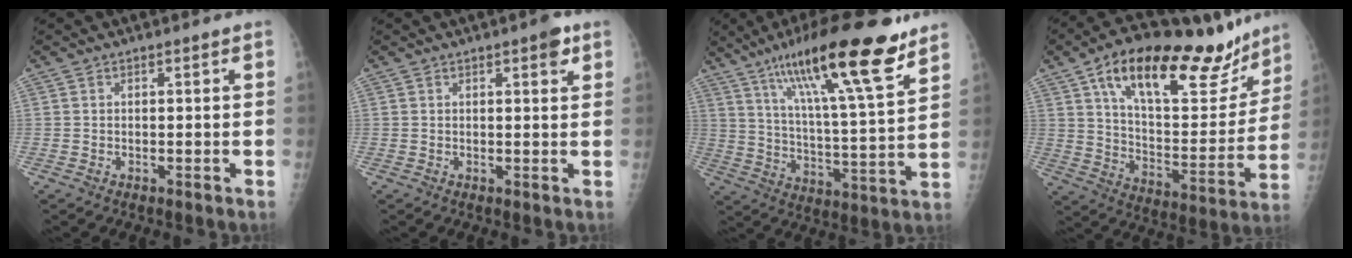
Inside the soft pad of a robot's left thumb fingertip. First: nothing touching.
{"total": 2.9, "force": [1.6, 0.9, 2.2], "torque": [-0.021, -0.004, 0.016]}
{"total": 22.7, "force": [14.2, 4.1, 17.2], "torque": [-0.269, -0.045, 0.232]}
{"total": 28.8, "force": [18.2, 11.4, 19.2], "torque": [-0.251, -0.037, 0.287]}